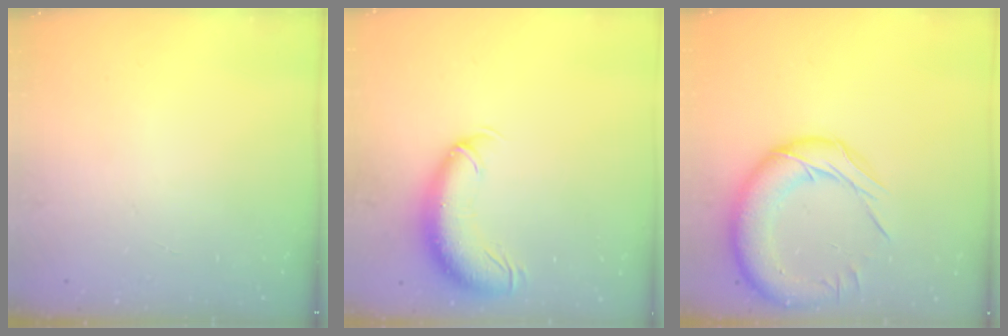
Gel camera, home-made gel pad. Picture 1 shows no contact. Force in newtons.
{"total": 11.9, "press": 11.6, "slide": 2.7}
{"total": 18.5, "press": 18.2, "slide": 3.6}